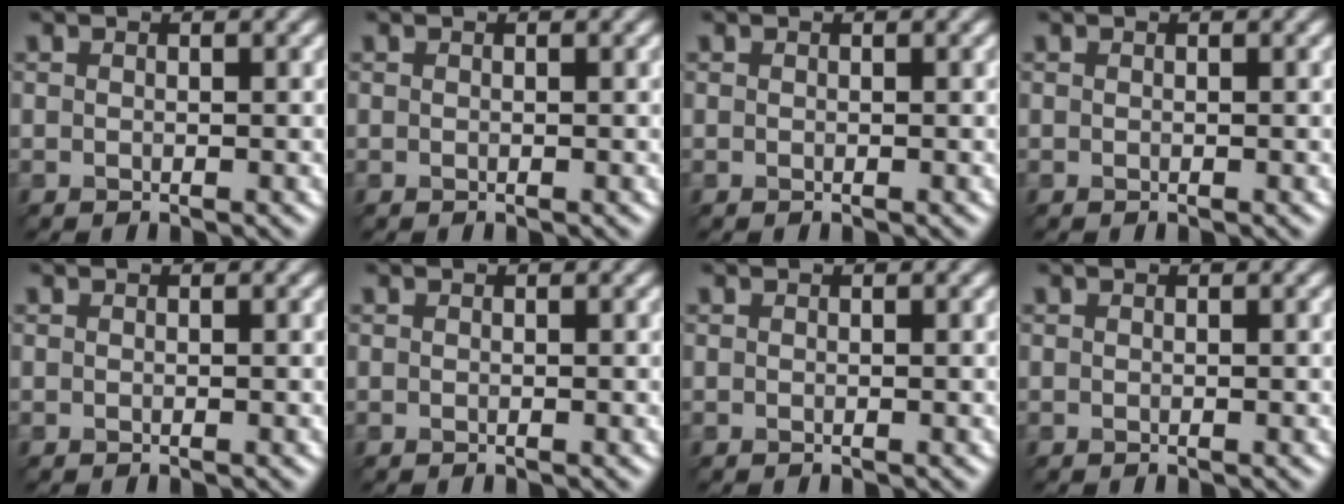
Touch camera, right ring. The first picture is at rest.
{"total": 0.0}
{"total": 0.0}
{"total": 0.0}
{"total": 0.0}
{"total": 0.0}
{"total": 0.0}
{"total": 0.0}